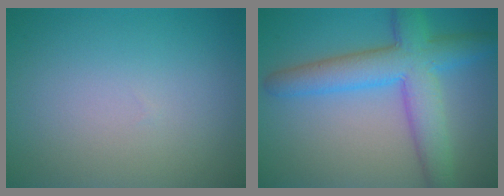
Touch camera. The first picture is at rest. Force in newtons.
{"total": 7.2, "press": 7.2, "slide": 0.2}